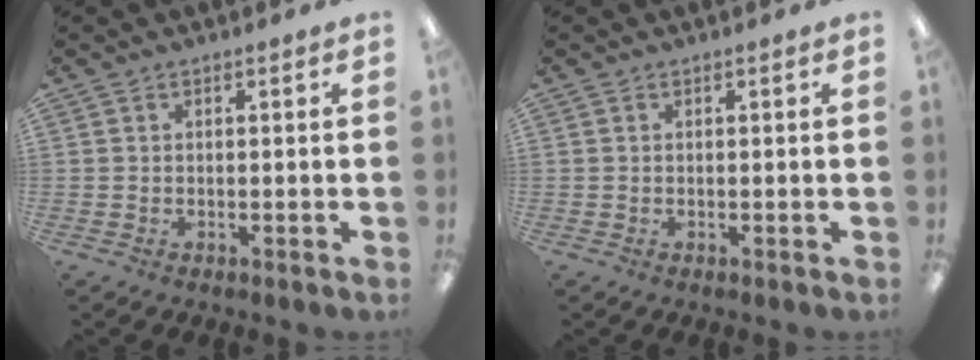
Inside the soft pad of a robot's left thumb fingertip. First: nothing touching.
{"total": 0.0}